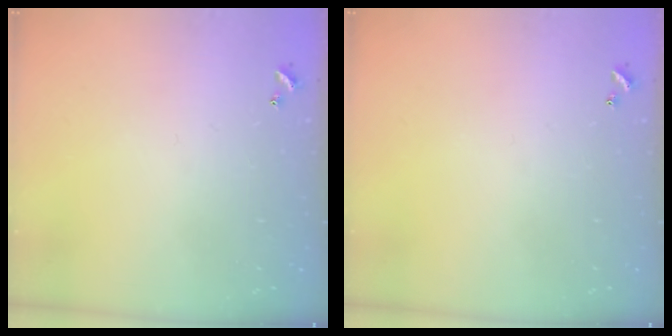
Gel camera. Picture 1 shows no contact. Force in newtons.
{"total": 0.0}